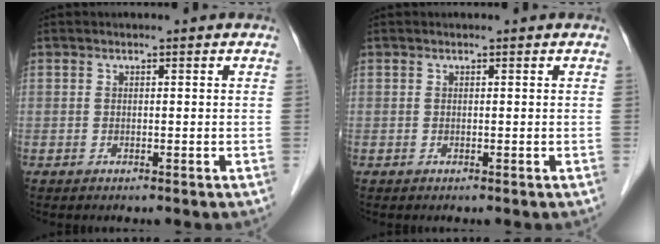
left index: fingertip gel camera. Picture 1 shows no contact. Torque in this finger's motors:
{"motor_torque": [0.00, 0.00, 0.00, 0.00]}